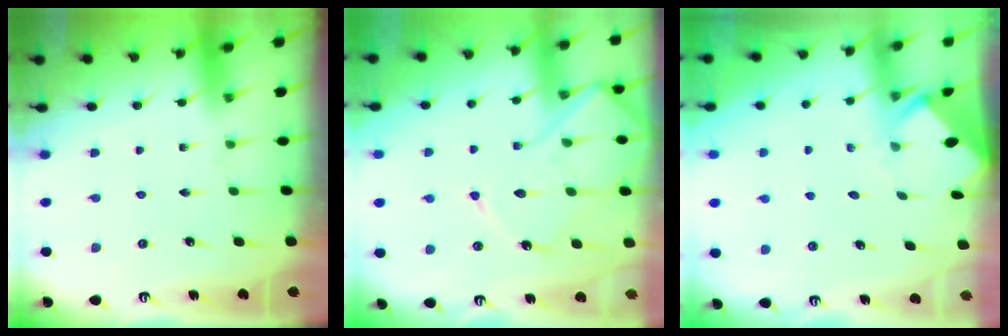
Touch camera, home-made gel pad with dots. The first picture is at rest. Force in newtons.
{"total": 14.0, "press": 14.0, "slide": 1.3}
{"total": 3.5, "press": 3.5, "slide": 0.2}